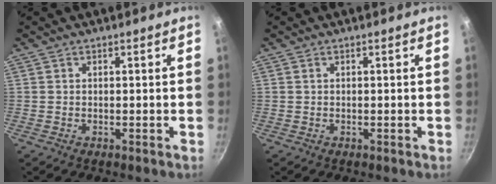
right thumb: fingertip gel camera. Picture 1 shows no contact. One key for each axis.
{"total": 0.0}